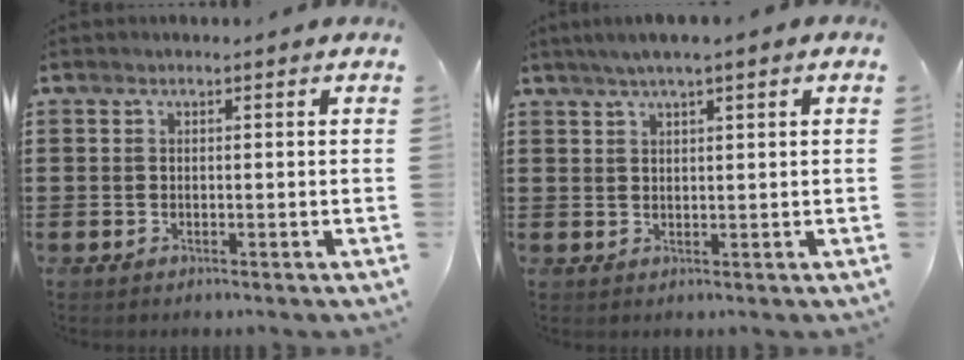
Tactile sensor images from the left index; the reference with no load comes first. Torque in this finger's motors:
{"motor_torque": [0.32, -0.36, 0.12, 0.04]}